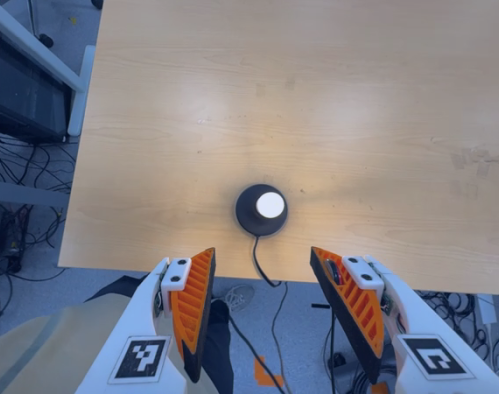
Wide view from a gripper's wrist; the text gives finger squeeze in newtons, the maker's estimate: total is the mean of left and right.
{"total": 0.0}